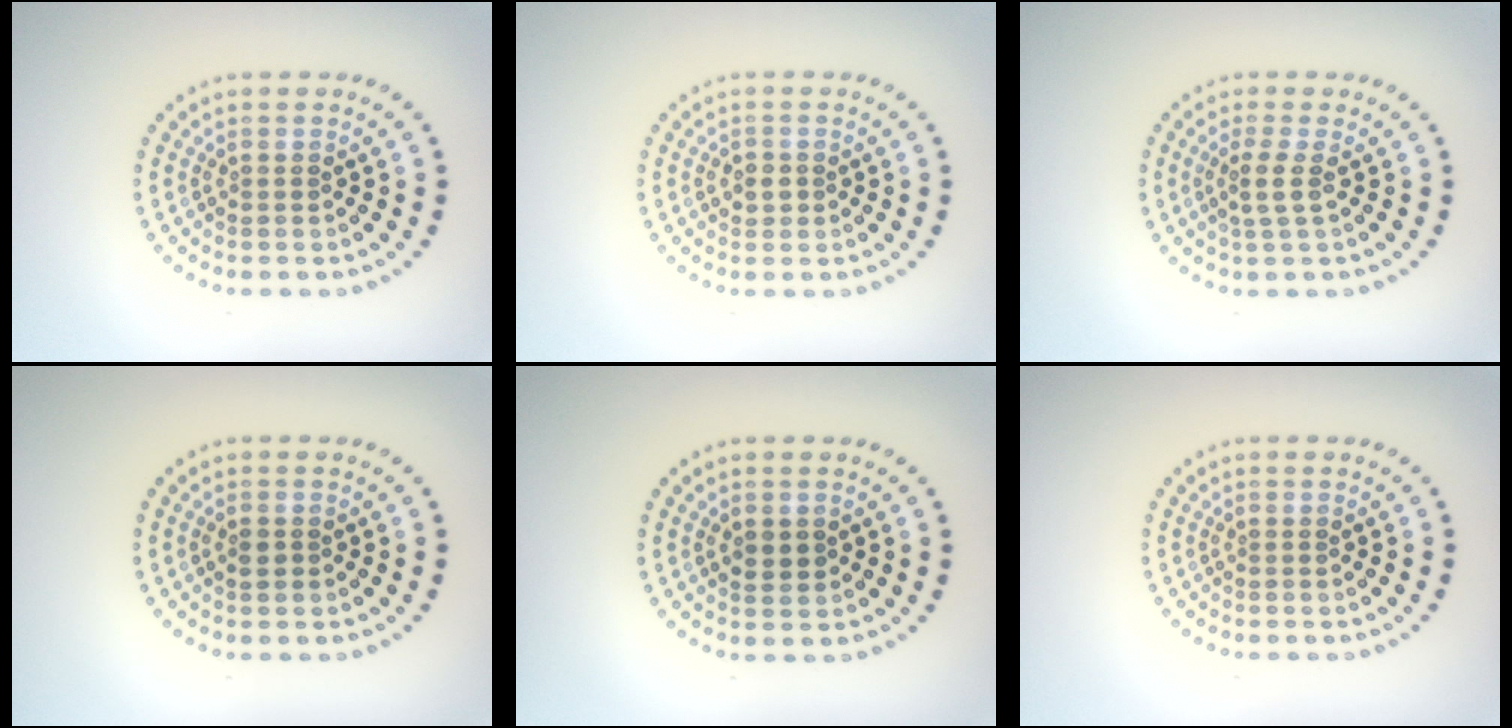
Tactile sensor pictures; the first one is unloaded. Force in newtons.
{"total": 1.4, "press": 1.3, "slide": 0.4}
{"total": 1.8, "press": 1.4, "slide": 1.2}
{"total": 1.0, "press": 0.9, "slide": 0.3}
{"total": 1.6, "press": 1.6, "slide": 0.2}
{"total": 0.0}